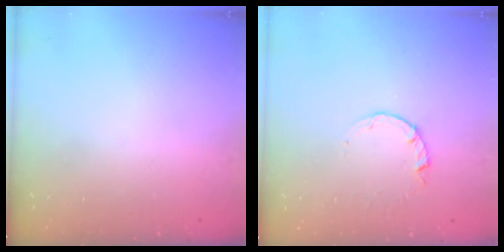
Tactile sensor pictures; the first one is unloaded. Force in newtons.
{"total": 1.0, "press": 0.9, "slide": 0.3}